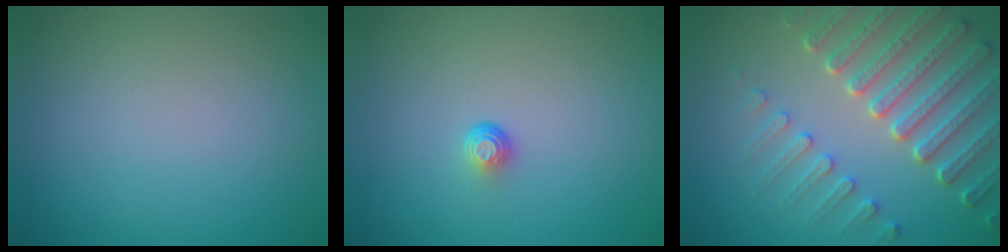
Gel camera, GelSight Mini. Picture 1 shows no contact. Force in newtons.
{"total": 1.0, "press": 0.6, "slide": 0.8}
{"total": 6.7, "press": 5.4, "slide": 4.0}